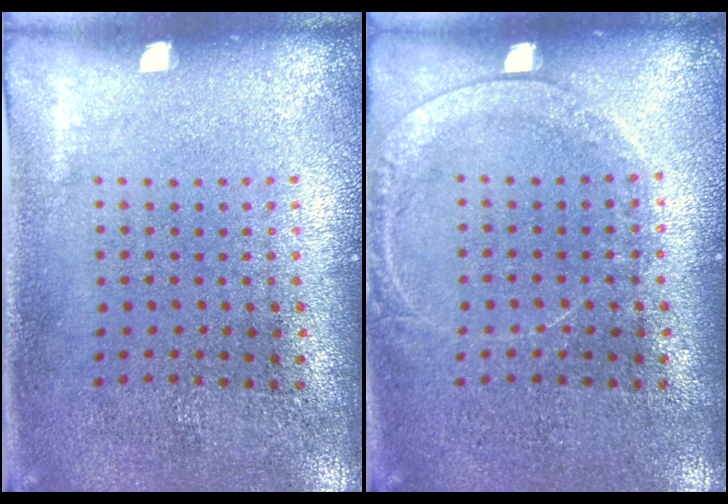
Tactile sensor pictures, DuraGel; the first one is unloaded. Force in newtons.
{"total": 1.4, "press": 1.4, "slide": 0.1}